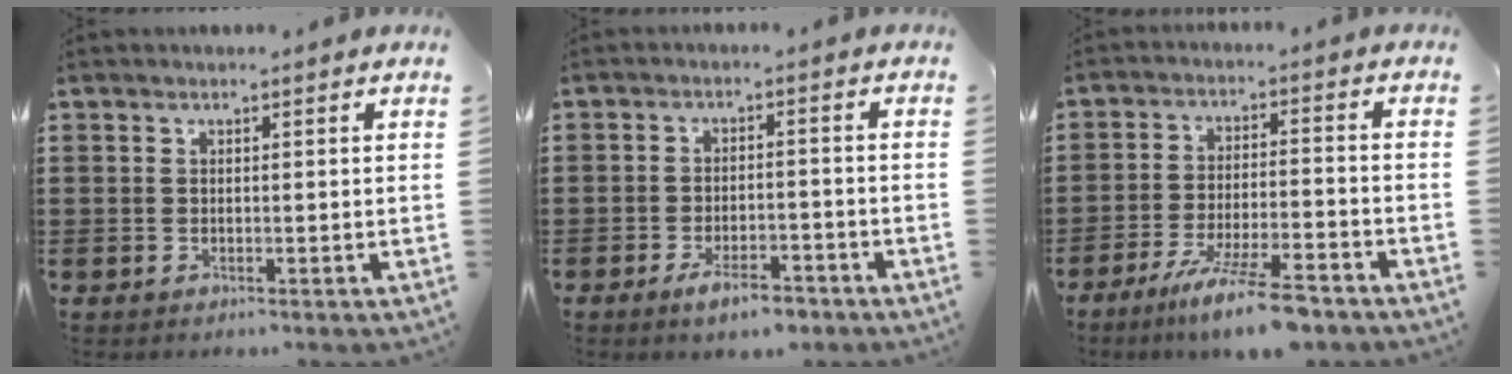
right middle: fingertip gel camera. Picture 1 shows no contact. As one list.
[{"total": 4.8, "force": [-3.7, 1.3, 2.6], "torque": [-0.048, 0.001, -0.069]}, {"total": 9.6, "force": [-7.4, 1.0, 6.0], "torque": [-0.112, -0.002, -0.137]}]